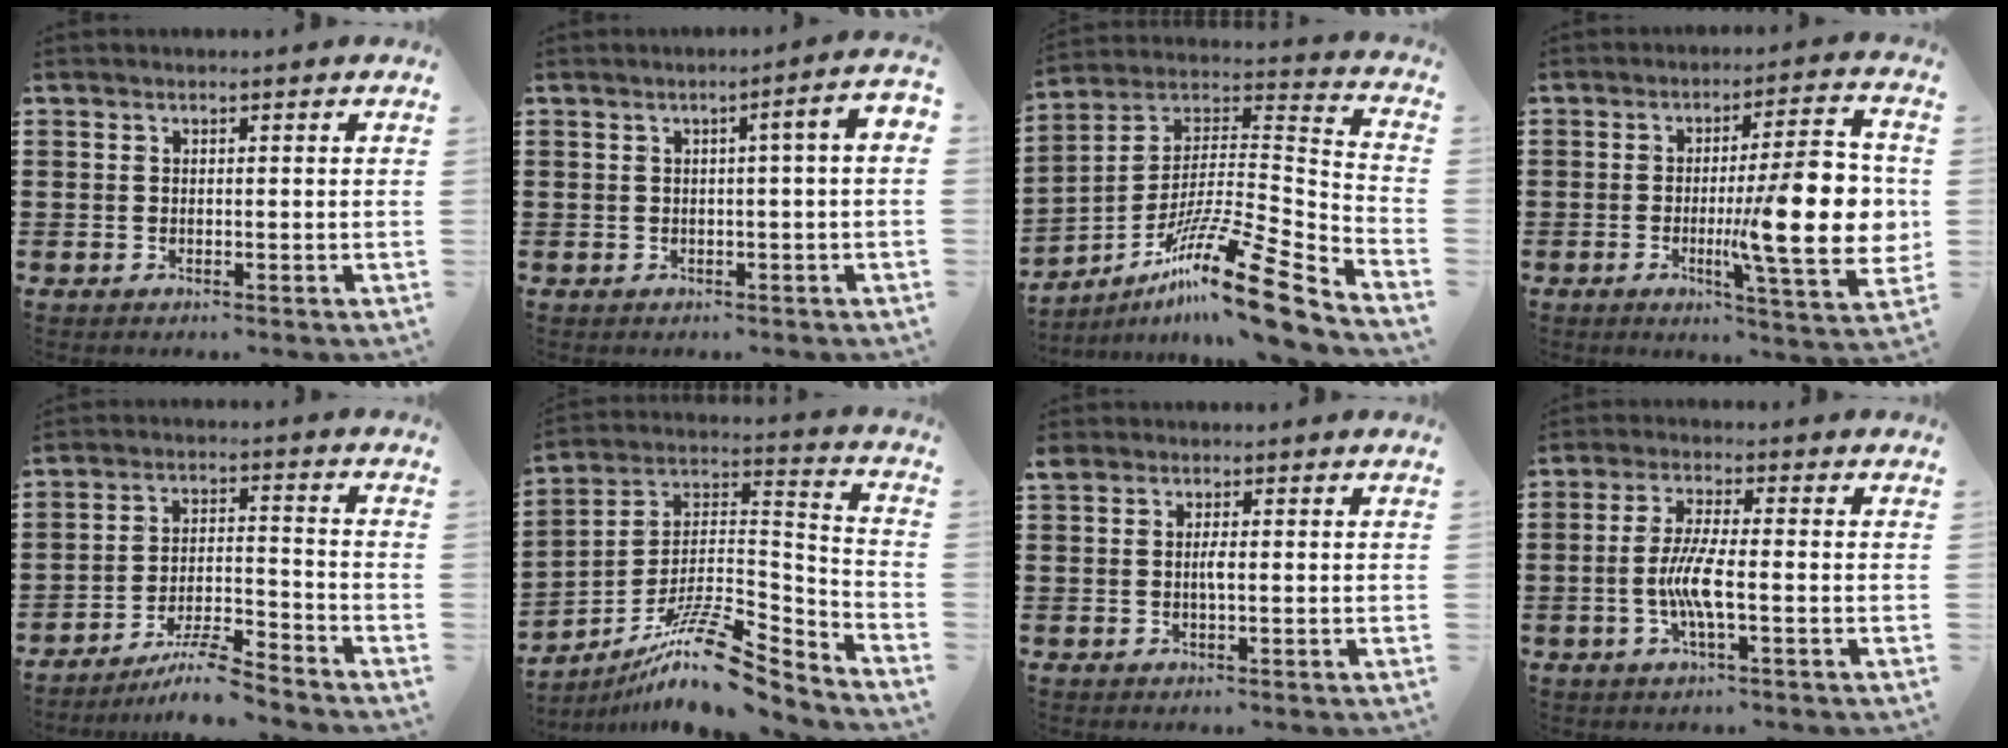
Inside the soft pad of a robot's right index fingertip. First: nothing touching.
{"total": 3.1, "force": [-0.4, 0.0, 3.1], "torque": [-0.052, -0.001, -0.011]}
{"total": 17.0, "force": [-11.4, 1.7, 12.5], "torque": [-0.205, 0.023, -0.203]}
{"total": 16.5, "force": [-0.4, 3.6, 16.1], "torque": [-0.235, -0.012, -0.004]}
{"total": 7.0, "force": [-6.2, 0.2, 3.1], "torque": [-0.055, 0.001, -0.117]}
{"total": 13.8, "force": [-10.2, 2.9, 9.0], "torque": [-0.159, 0.021, -0.185]}
{"total": 1.6, "force": [0.0, 0.5, 1.6], "torque": [-0.030, 0.002, -0.001]}
{"total": 6.0, "force": [-1.5, 0.9, 5.8], "torque": [-0.129, -0.011, -0.037]}